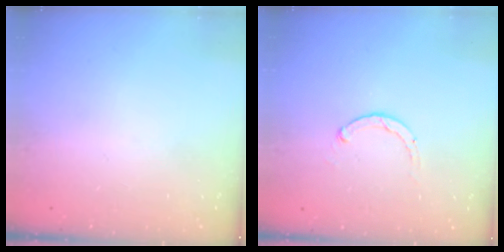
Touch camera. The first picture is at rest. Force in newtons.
{"total": 1.8, "press": 1.7, "slide": 0.5}